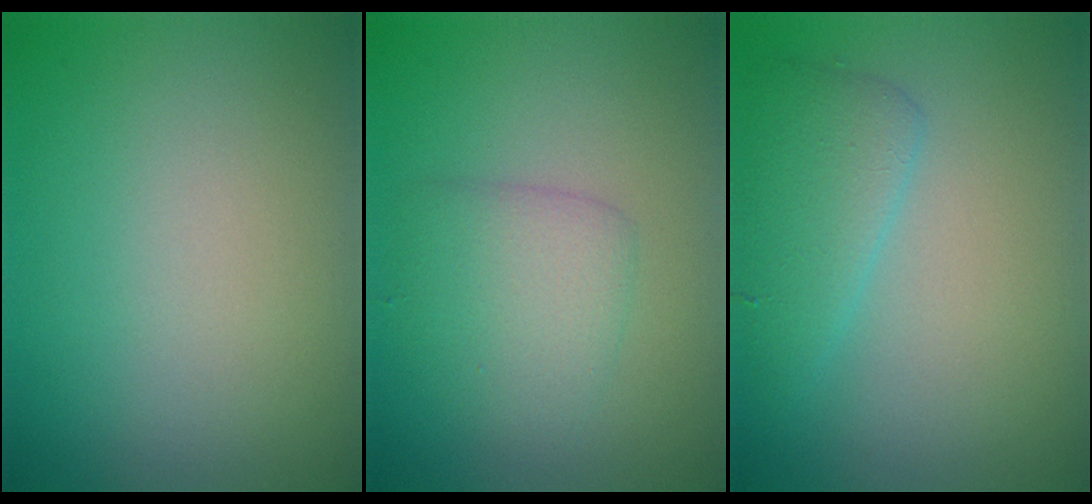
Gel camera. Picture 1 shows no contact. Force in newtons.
{"total": 3.2, "press": 3.2, "slide": 0.1}
{"total": 2.9, "press": 2.9, "slide": 0.1}